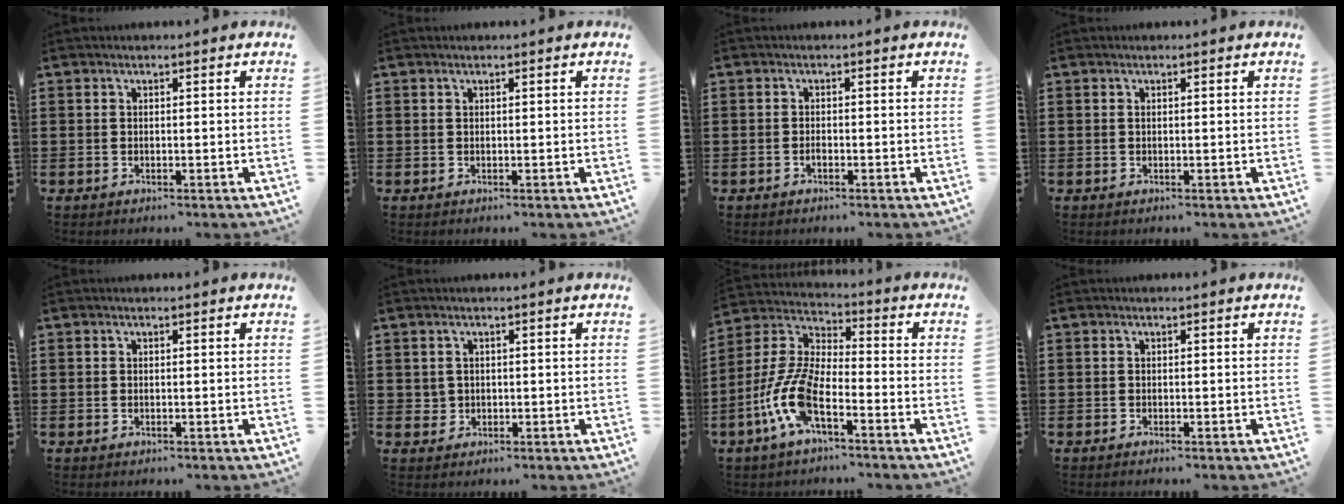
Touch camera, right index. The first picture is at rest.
{"total": 0.0}
{"total": 0.9, "force": [-0.6, 0.1, 0.7], "torque": [-0.017, -0.010, -0.008]}
{"total": 0.0}
{"total": 0.0}
{"total": 1.2, "force": [0.2, 1.1, 0.4], "torque": [-0.013, 0.004, 0.003]}
{"total": 10.2, "force": [-5.0, 3.3, 8.2], "torque": [-0.215, -0.021, -0.104]}
{"total": 0.5, "force": [-0.5, -0.1, 0.1], "torque": [-0.003, -0.003, -0.011]}